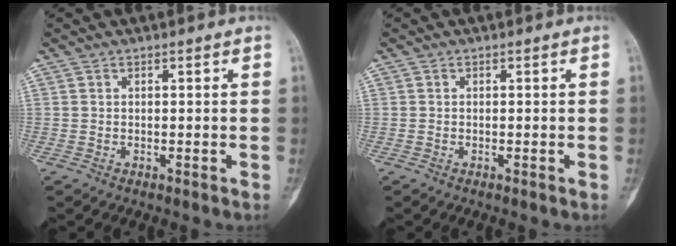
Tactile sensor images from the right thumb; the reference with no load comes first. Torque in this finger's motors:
{"motor_torque": [-0.35, -0.44, -0.06, 0.17, -0.10]}